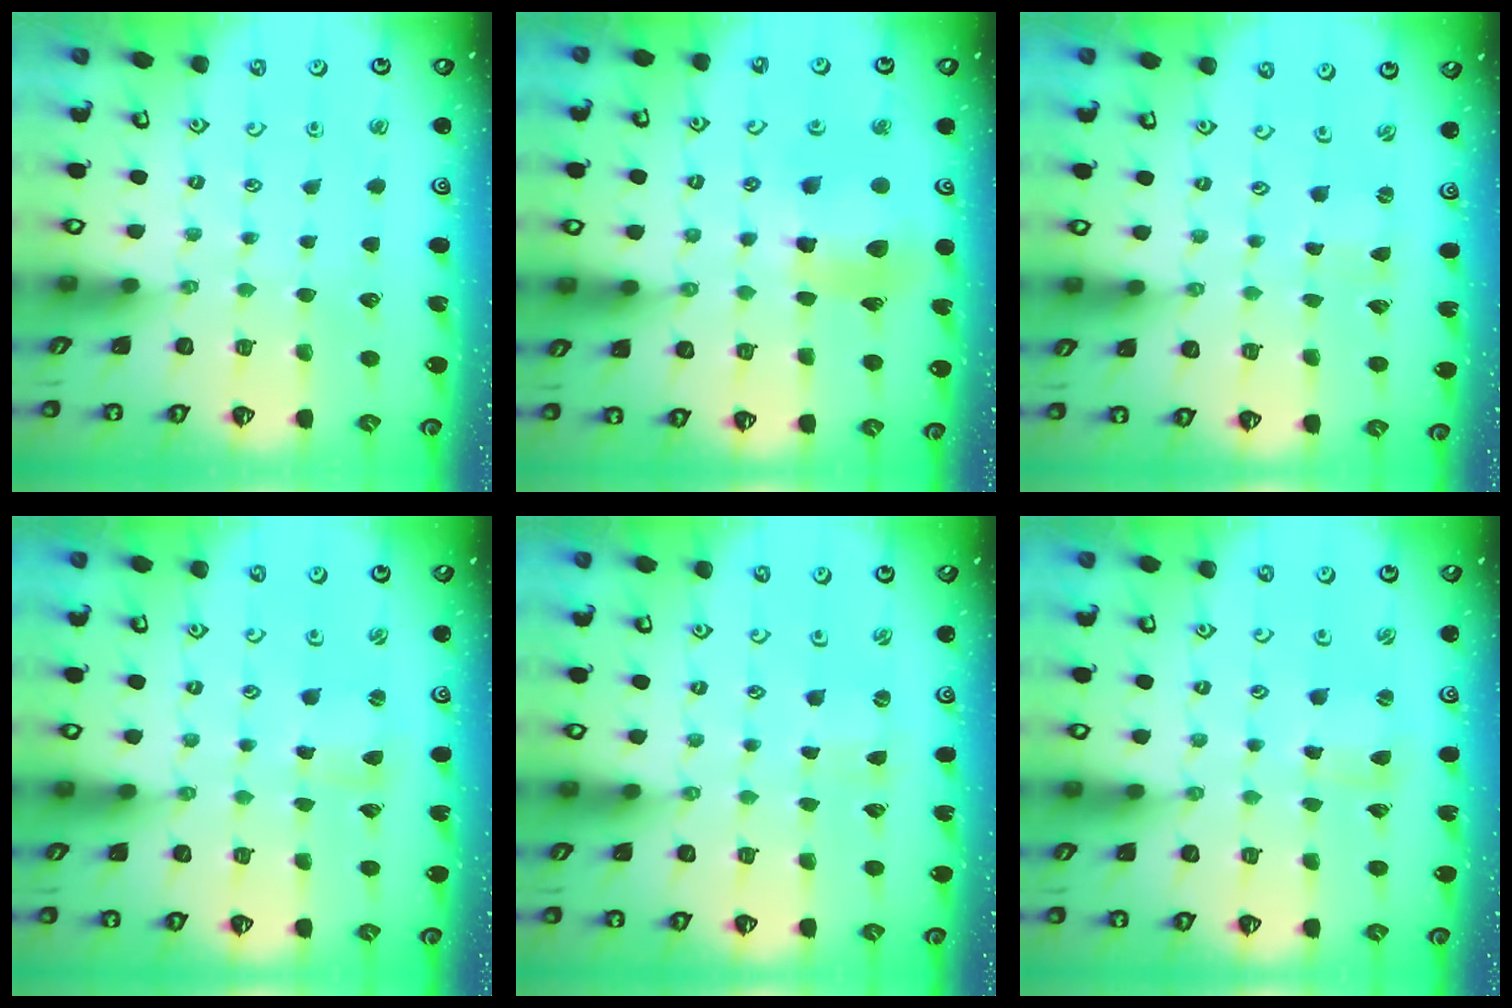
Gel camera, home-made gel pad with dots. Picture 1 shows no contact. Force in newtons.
{"total": 12.1, "press": 12.0, "slide": 1.6}
{"total": 0.0}
{"total": 1.8, "press": 1.8, "slide": 0.2}
{"total": 1.9, "press": 1.9, "slide": 0.2}
{"total": 2.1, "press": 2.1, "slide": 0.2}